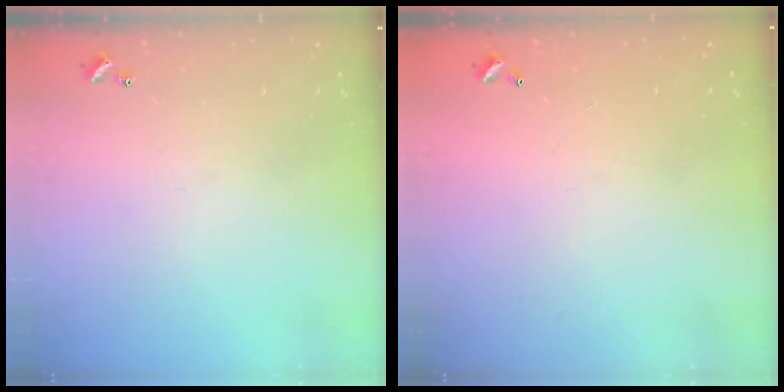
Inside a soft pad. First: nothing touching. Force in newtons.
{"total": 2.9, "press": 2.9, "slide": 0.1}